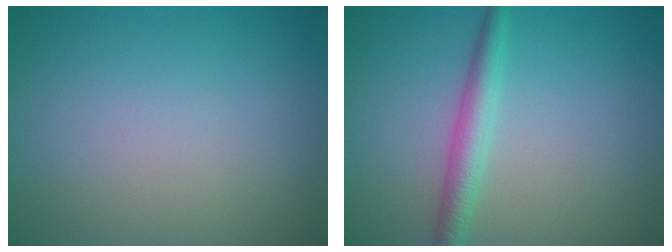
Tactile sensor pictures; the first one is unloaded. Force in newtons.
{"total": 2.7, "press": 2.7, "slide": 0.0}